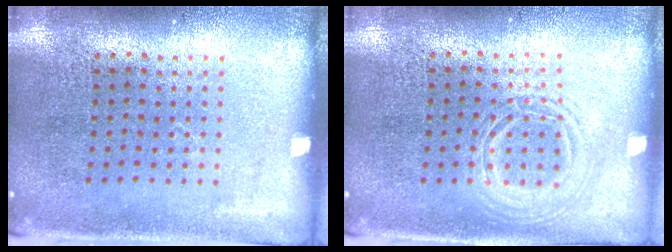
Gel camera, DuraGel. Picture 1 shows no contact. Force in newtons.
{"total": 1.1, "press": 1.0, "slide": 0.1}